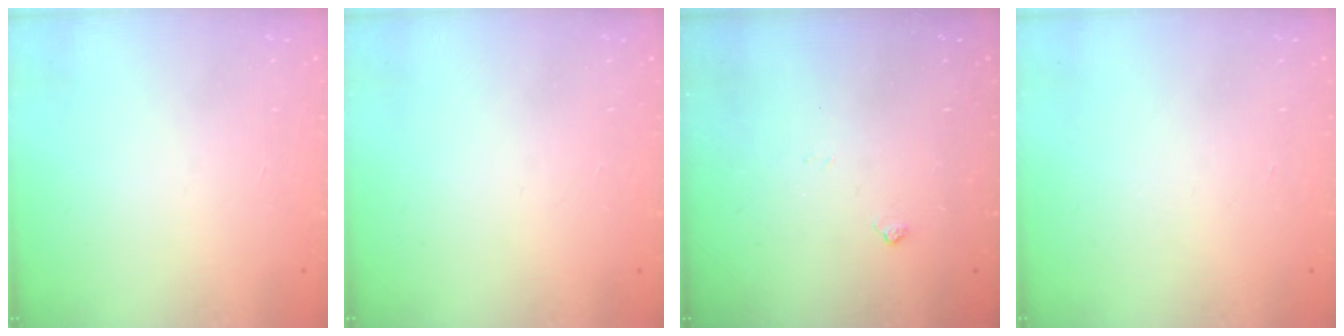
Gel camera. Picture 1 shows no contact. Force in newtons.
{"total": 0.0}
{"total": 2.5, "press": 2.4, "slide": 0.4}
{"total": 0.0}